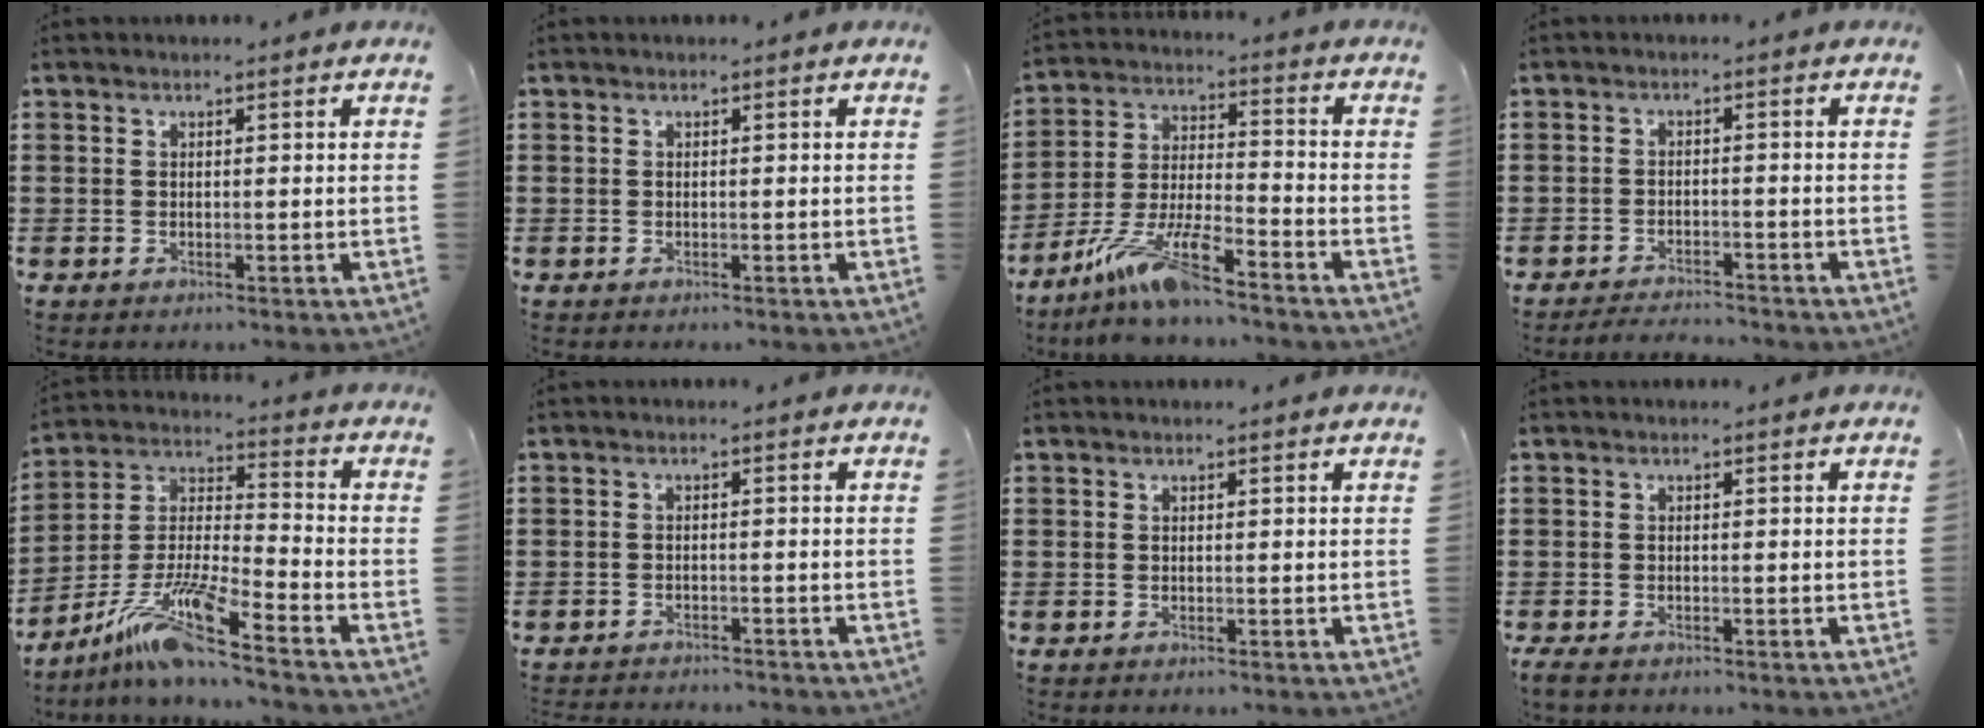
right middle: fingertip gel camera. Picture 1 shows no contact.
{"total": 0.0}
{"total": 10.6, "force": [-8.3, 1.0, 6.5], "torque": [-0.139, 0.001, -0.165]}
{"total": 2.6, "force": [-2.6, 0.1, 0.1], "torque": [-0.009, -0.001, -0.055]}
{"total": 9.0, "force": [-6.8, 0.2, 5.9], "torque": [-0.140, -0.017, -0.140]}
{"total": 1.5, "force": [-1.5, 0.0, 0.0], "torque": [-0.007, -0.002, -0.031]}
{"total": 0.0}
{"total": 1.0, "force": [-0.7, 0.3, 0.6], "torque": [-0.021, -0.007, -0.015]}